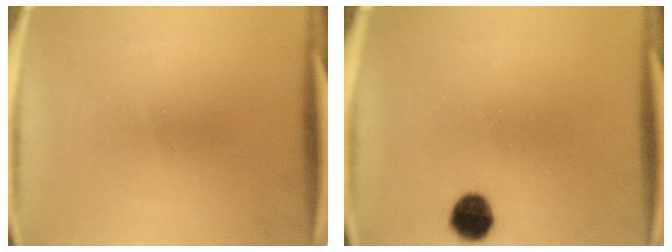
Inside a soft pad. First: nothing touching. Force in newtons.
{"total": 5.8}